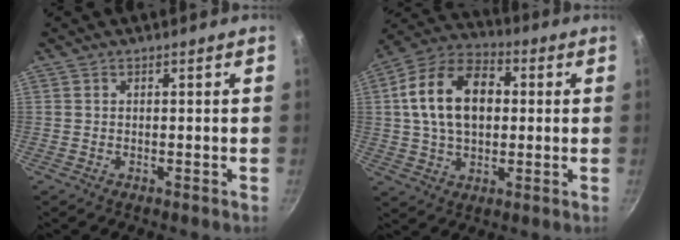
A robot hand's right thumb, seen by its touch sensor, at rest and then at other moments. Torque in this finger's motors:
{"motor_torque": [-0.21, 2.84, 1.52, 0.71, 0.43]}